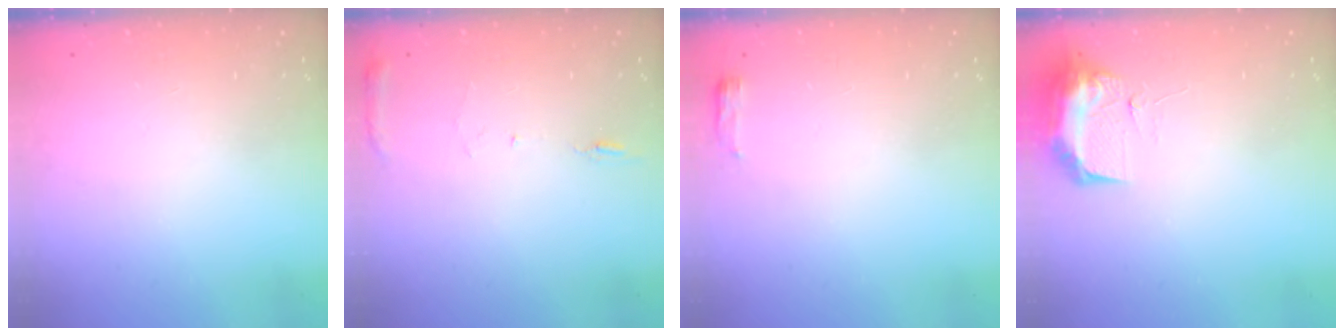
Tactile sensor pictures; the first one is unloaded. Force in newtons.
{"total": 6.9, "press": 6.9, "slide": 0.7}
{"total": 3.3, "press": 3.2, "slide": 1.0}
{"total": 9.4, "press": 9.4, "slide": 0.9}